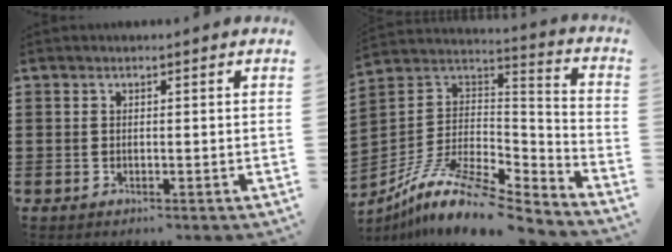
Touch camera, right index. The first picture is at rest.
{"total": 11.9, "force": [-8.8, 3.2, 7.3], "torque": [-0.151, 0.010, -0.172]}